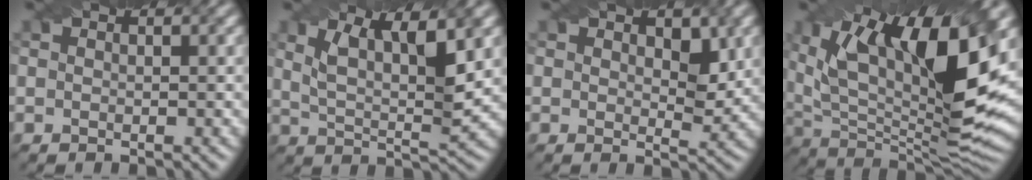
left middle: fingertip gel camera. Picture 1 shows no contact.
{"total": 6.4, "force": [2.9, 2.0, 5.3], "torque": [-0.100, -0.006, 0.053]}
{"total": 2.7, "force": [1.1, 1.5, 2.0], "torque": [-0.029, -0.010, 0.021]}
{"total": 16.2, "force": [6.0, 5.8, 13.9], "torque": [-0.245, 0.003, 0.106]}